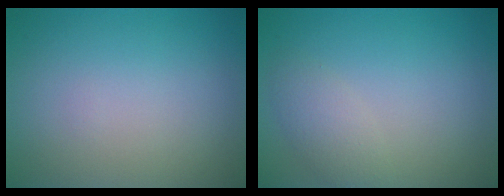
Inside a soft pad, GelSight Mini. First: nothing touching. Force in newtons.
{"total": 2.0, "press": 2.0, "slide": 0.0}